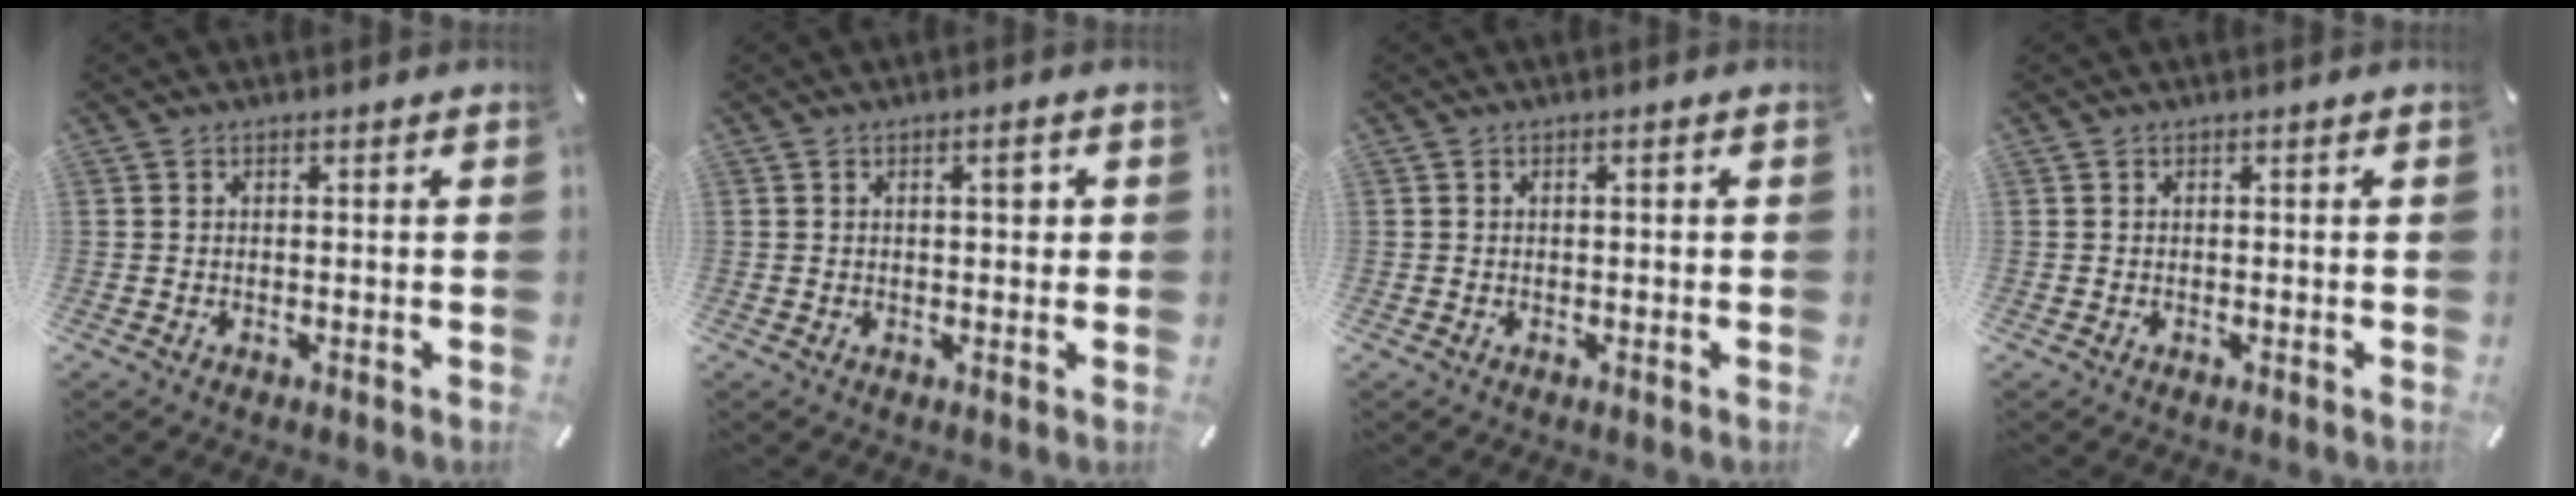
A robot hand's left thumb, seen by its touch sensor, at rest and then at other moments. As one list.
[{"total": 3.2, "force": [0.8, 1.3, 2.8], "torque": [-0.032, -0.001, 0.005]}, {"total": 0.9, "force": [0.0, 0.3, 0.9], "torque": [-0.016, 0.003, -0.001]}, {"total": 0.0}]